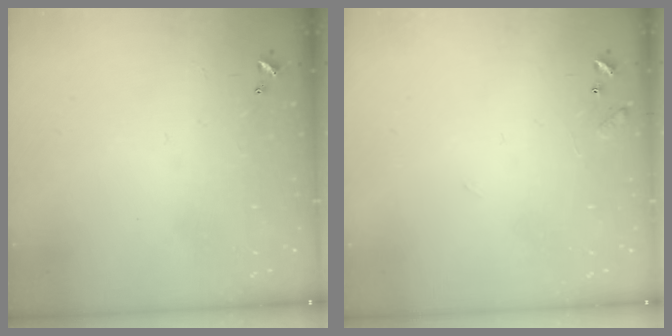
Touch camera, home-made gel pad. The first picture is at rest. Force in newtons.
{"total": 8.4, "press": 8.4, "slide": 0.5}